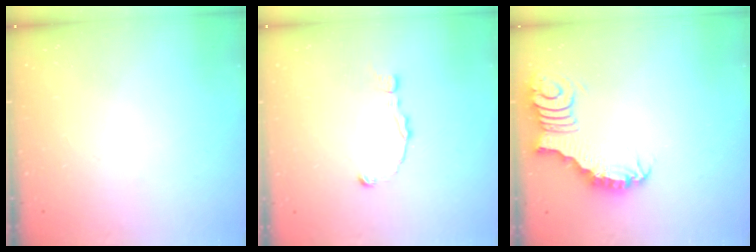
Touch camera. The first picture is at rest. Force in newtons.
{"total": 1.5, "press": 1.5, "slide": 0.1}
{"total": 3.5, "press": 3.5, "slide": 0.6}